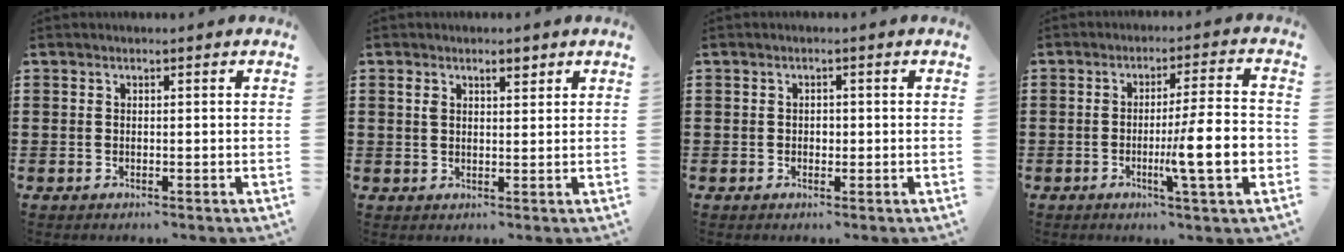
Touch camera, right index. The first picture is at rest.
{"total": 2.8, "force": [1.6, 1.1, 2.0], "torque": [-0.034, 0.002, 0.027]}
{"total": 0.9, "force": [-0.1, 0.7, 0.6], "torque": [-0.013, 0.002, -0.002]}
{"total": 11.2, "force": [-2.5, 1.0, 10.9], "torque": [-0.169, -0.013, -0.046]}